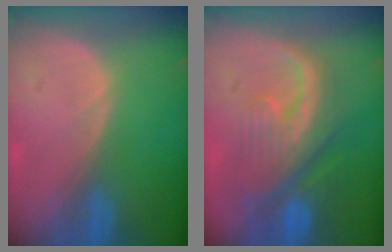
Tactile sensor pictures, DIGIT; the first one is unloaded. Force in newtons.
{"total": 9.7, "press": 9.2, "slide": 3.2}